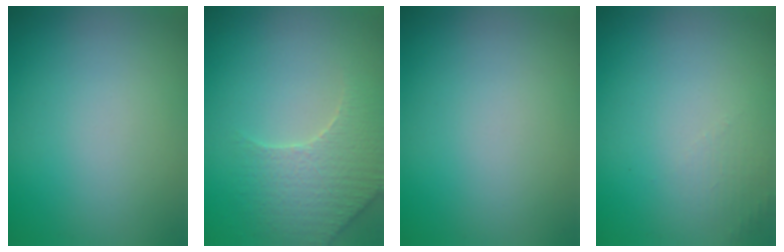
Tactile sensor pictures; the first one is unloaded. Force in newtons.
{"total": 4.4, "press": 4.2, "slide": 1.1}
{"total": 0.0}
{"total": 1.1, "press": 1.1, "slide": 0.3}